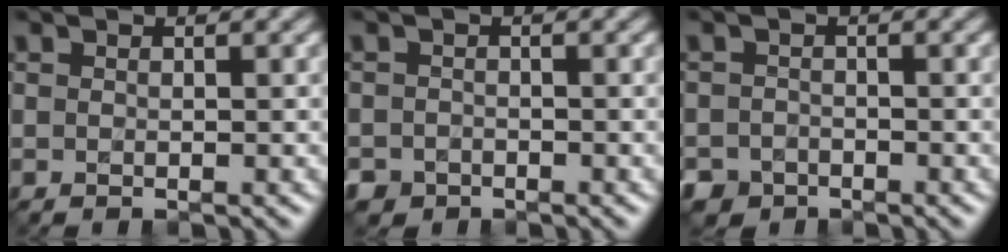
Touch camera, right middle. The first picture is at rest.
{"total": 1.7, "force": [-1.0, 1.3, 0.0], "torque": [0.005, -0.009, -0.017]}
{"total": 2.7, "force": [-1.9, 2.0, 0.1], "torque": [0.006, -0.001, -0.031]}